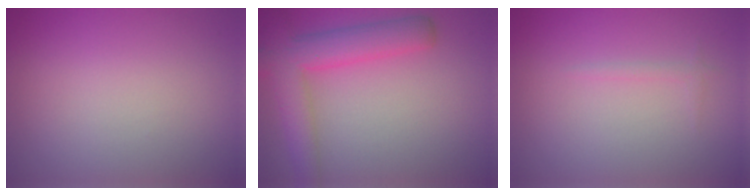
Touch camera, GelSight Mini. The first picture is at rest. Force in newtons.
{"total": 6.0, "press": 6.0, "slide": 0.3}
{"total": 0.6, "press": 0.6, "slide": 0.1}